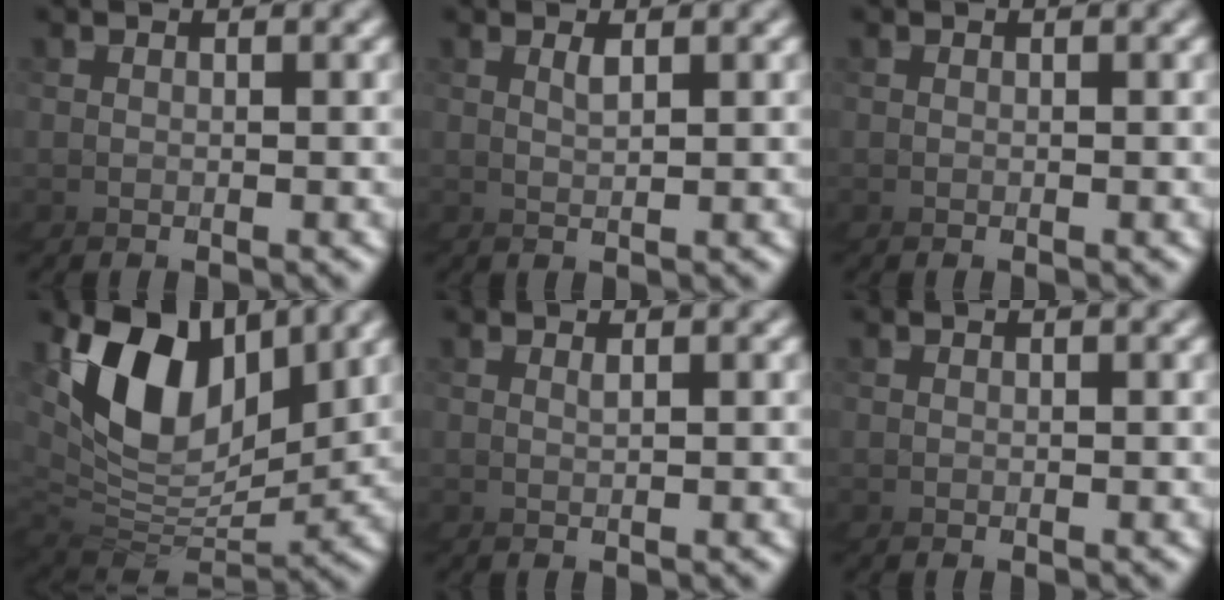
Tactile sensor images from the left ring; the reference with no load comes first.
{"total": 1.7, "force": [1.2, -1.2, -0.3], "torque": [-0.014, 0.005, 0.017]}
{"total": 0.0}
{"total": 6.4, "force": [3.0, 4.3, 3.6], "torque": [-0.095, 0.011, 0.037]}
{"total": 1.1, "force": [0.7, -0.8, 0.1], "torque": [-0.010, 0.005, 0.012]}
{"total": 0.0}